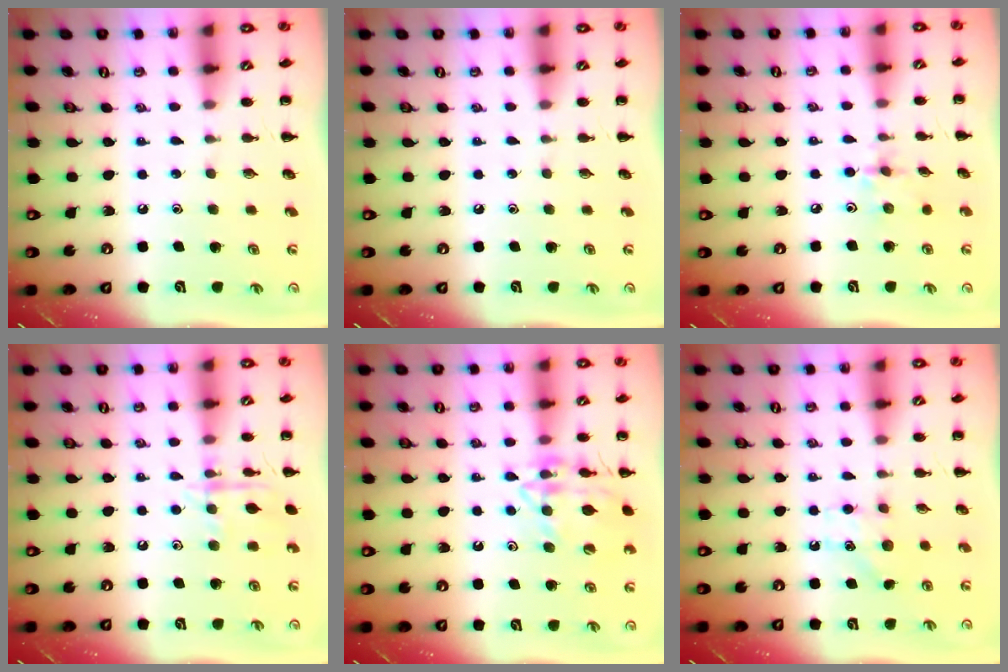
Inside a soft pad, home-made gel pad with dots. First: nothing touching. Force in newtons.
{"total": 0.0}
{"total": 2.9, "press": 2.9, "slide": 0.5}
{"total": 11.1, "press": 11.1, "slide": 0.5}
{"total": 14.8, "press": 14.7, "slide": 1.1}
{"total": 5.5, "press": 5.2, "slide": 1.5}